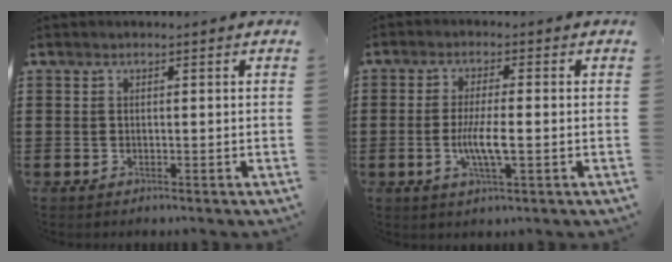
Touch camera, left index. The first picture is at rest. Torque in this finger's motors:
{"motor_torque": [1.41, 0.27, 0.35, 0.12]}